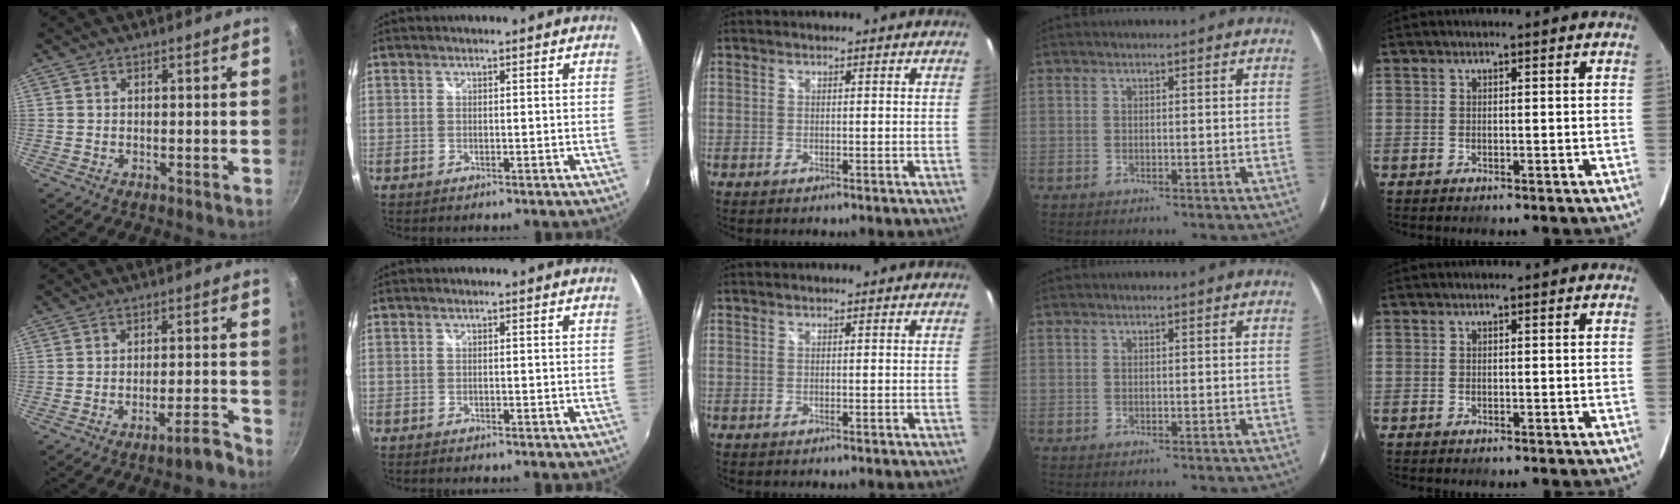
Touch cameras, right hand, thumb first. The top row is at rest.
{"thumb": {"total": 4.9, "force": [-4.2, 0.4, 2.5], "torque": [-0.025, 0.045, -0.056]}, "index": {"total": 1.5, "force": [-1.4, 0.3, 0.5], "torque": [-0.016, -0.010, -0.025]}}